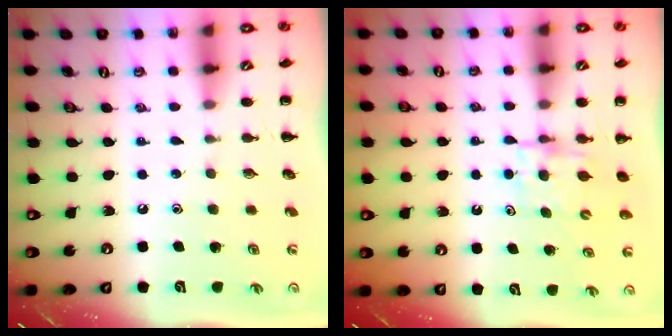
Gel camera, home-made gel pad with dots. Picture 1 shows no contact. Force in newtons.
{"total": 5.2, "press": 5.2, "slide": 0.4}